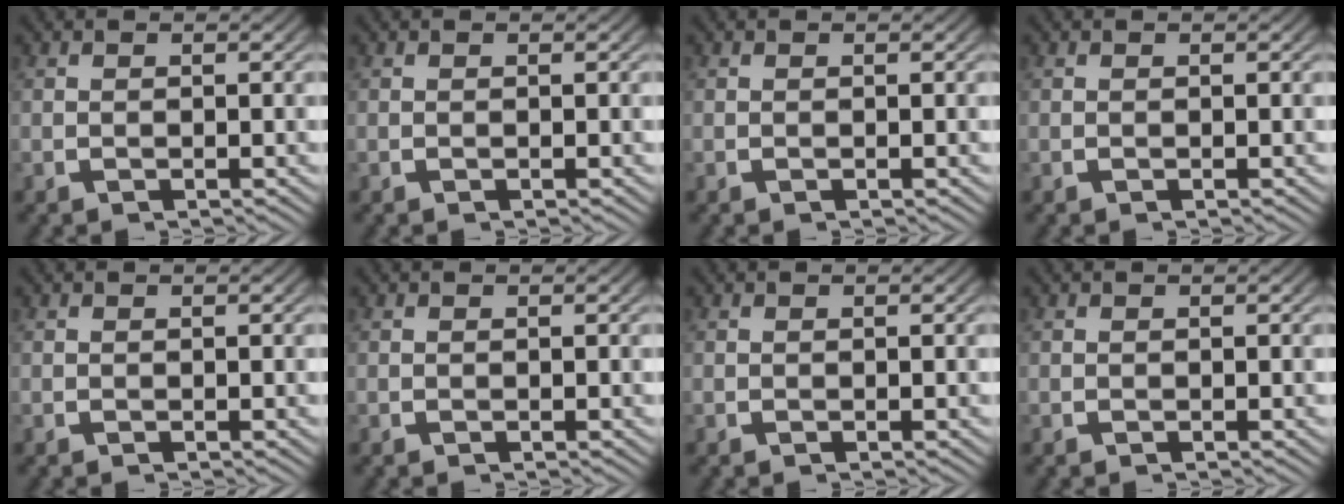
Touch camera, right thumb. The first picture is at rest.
{"total": 0.0}
{"total": 0.0}
{"total": 0.0}
{"total": 0.0}
{"total": 0.0}
{"total": 0.0}
{"total": 0.0}